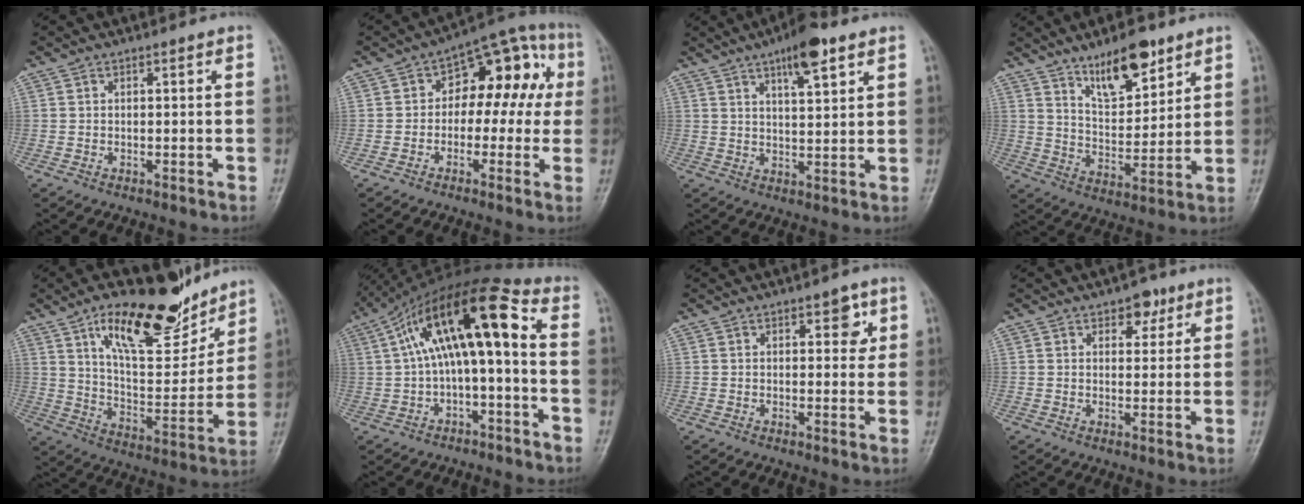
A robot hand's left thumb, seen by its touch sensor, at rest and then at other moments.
{"total": 13.5, "force": [1.1, 8.6, 10.3], "torque": [-0.079, 0.053, 0.001]}
{"total": 9.0, "force": [5.3, 2.6, 6.9], "torque": [-0.095, -0.022, 0.081]}
{"total": 11.7, "force": [7.9, 4.5, 7.5], "torque": [-0.099, -0.054, 0.140]}
{"total": 20.3, "force": [13.3, 7.7, 13.2], "torque": [-0.161, -0.077, 0.225]}
{"total": 15.4, "force": [0.5, 5.2, 14.4], "torque": [-0.251, 0.063, 0.005]}
{"total": 3.8, "force": [1.5, 2.2, 2.7], "torque": [-0.009, -0.003, 0.014]}
{"total": 4.0, "force": [2.3, 2.5, 2.1], "torque": [-0.002, -0.009, 0.030]}